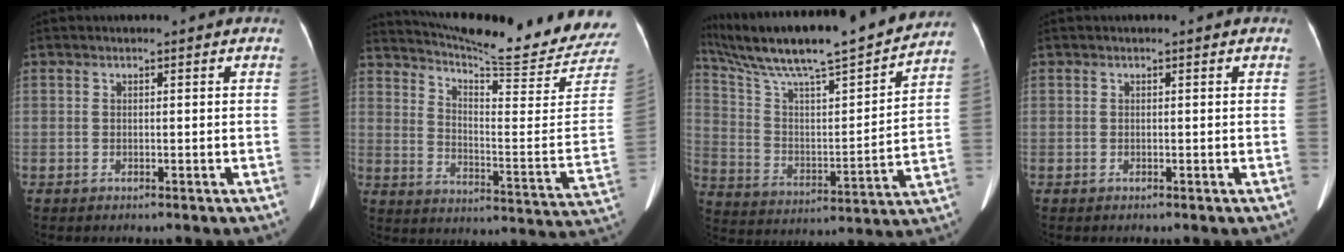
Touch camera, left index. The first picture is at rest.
{"total": 22.9, "force": [21.8, -0.5, 6.9], "torque": [-0.118, -0.124, 0.278]}
{"total": 25.6, "force": [22.0, 2.3, 12.9], "torque": [-0.231, 0.003, 0.342]}
{"total": 0.0}